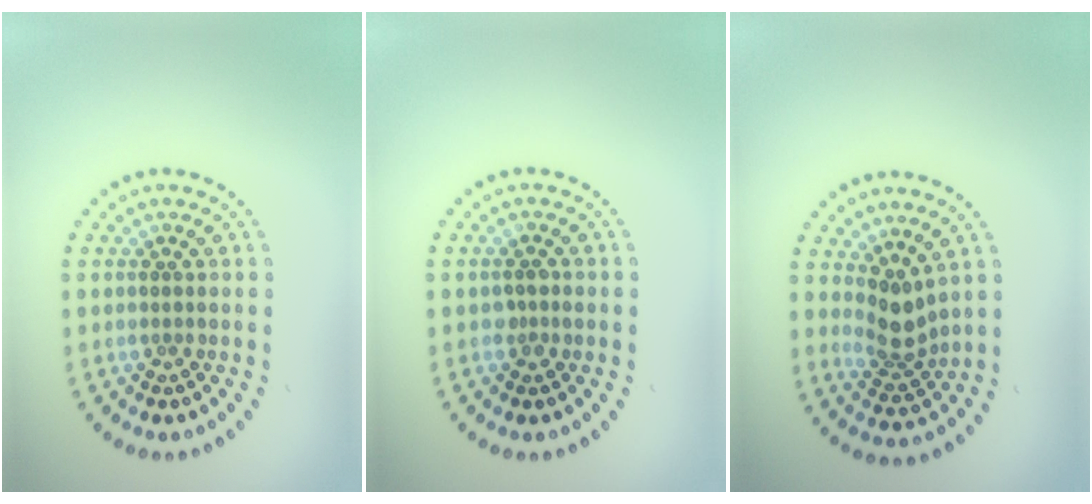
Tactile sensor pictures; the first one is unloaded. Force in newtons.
{"total": 0.8, "press": 0.8, "slide": 0.2}
{"total": 2.9, "press": 2.1, "slide": 2.0}